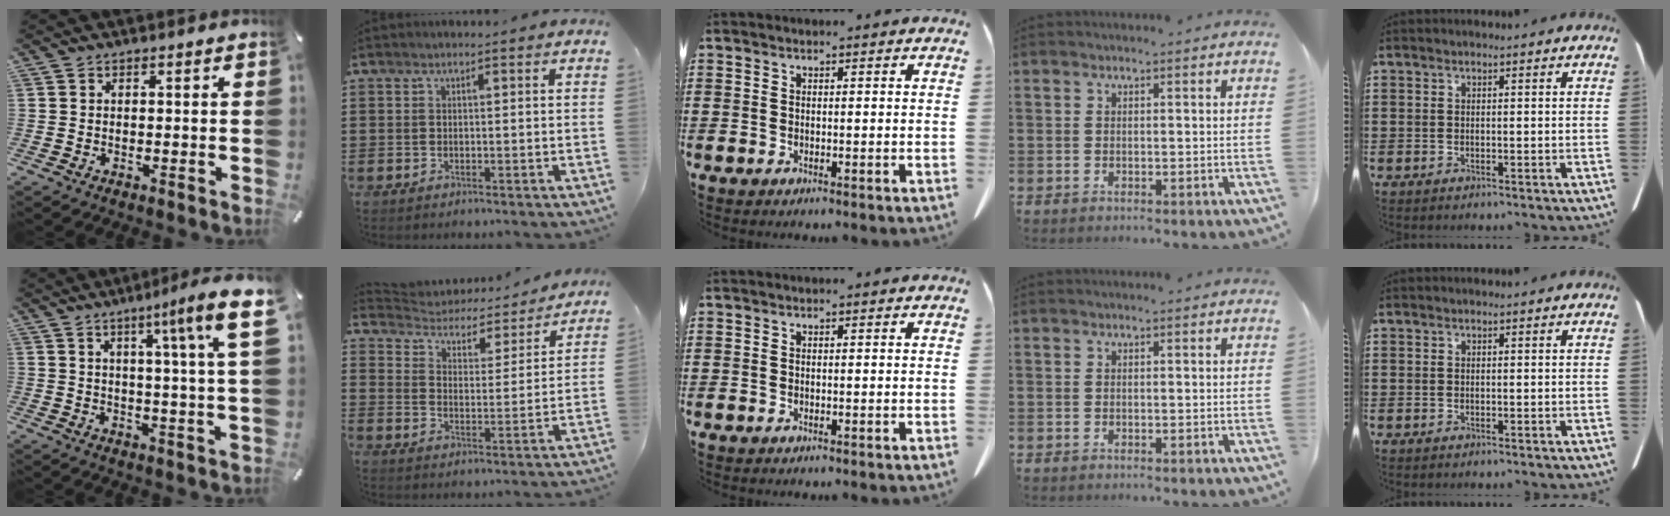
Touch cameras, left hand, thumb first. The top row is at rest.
{"thumb": {"total": 13.5, "force": [6.1, 0.2, 12.1], "torque": [-0.181, -0.035, 0.084]}, "index": {"total": 3.2, "force": [3.0, 1.0, 0.3], "torque": [-0.029, -0.023, 0.044]}}